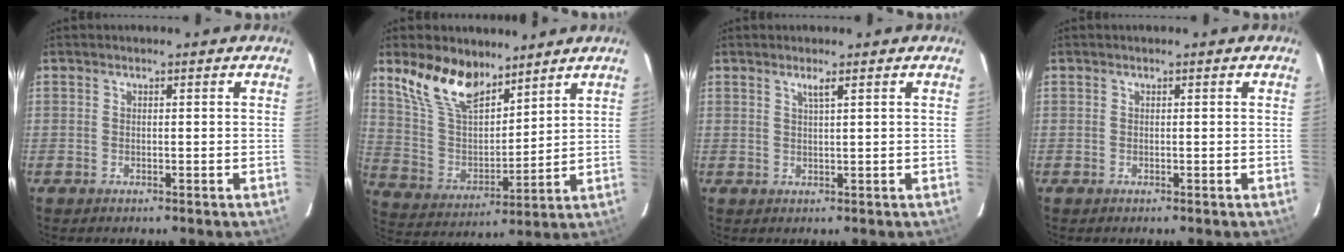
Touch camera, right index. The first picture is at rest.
{"total": 14.3, "force": [10.4, 6.3, 7.6], "torque": [-0.158, 0.015, 0.209]}
{"total": 1.5, "force": [0.9, -0.2, 1.2], "torque": [-0.021, 0.000, 0.016]}
{"total": 0.0}